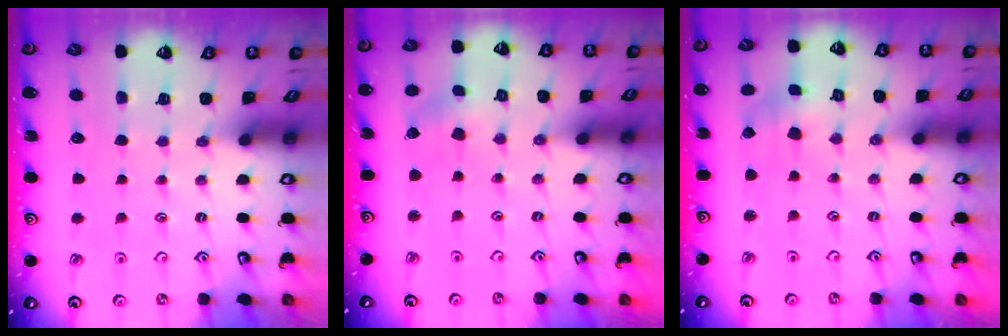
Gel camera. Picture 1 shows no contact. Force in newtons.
{"total": 1.3, "press": 1.3, "slide": 0.1}
{"total": 2.6, "press": 2.5, "slide": 0.5}